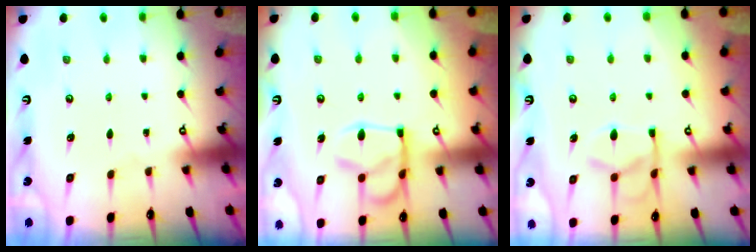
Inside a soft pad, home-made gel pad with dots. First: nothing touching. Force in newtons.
{"total": 5.8, "press": 5.7, "slide": 1.1}
{"total": 8.2, "press": 8.1, "slide": 1.3}